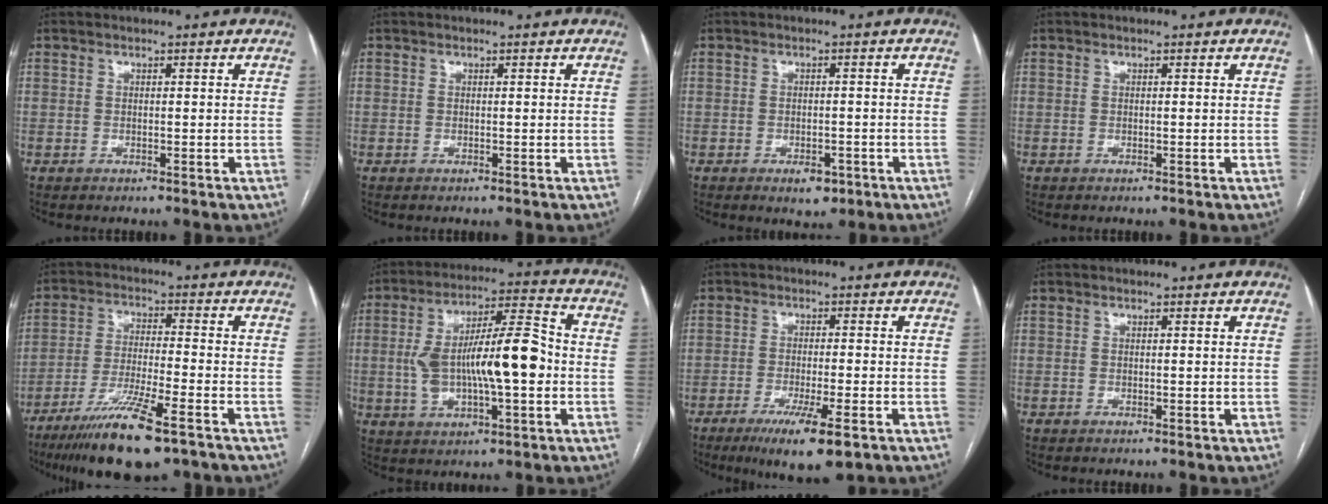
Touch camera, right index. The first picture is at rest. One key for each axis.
{"total": 0.0}
{"total": 3.3, "fx": -1.8, "fy": 1.8, "fz": 2.0, "tx": -0.023, "ty": 0.000, "tz": -0.016}
{"total": 0.0}
{"total": 13.4, "fx": -8.8, "fy": 1.3, "fz": 10.0, "tx": -0.187, "ty": -0.036, "tz": -0.152}
{"total": 15.2, "fx": -0.9, "fy": 3.9, "fz": 14.6, "tx": -0.269, "ty": 0.026, "tz": -0.007}
{"total": 8.7, "fx": -5.1, "fy": 1.0, "fz": 7.1, "tx": -0.119, "ty": -0.021, "tz": -0.078}
{"total": 0.0}